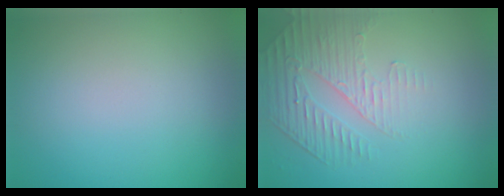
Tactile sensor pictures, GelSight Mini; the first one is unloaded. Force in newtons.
{"total": 2.2, "press": 1.7, "slide": 1.4}